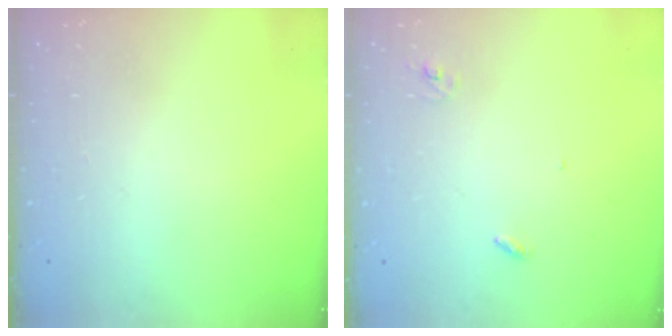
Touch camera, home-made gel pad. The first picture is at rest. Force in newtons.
{"total": 2.8, "press": 2.8, "slide": 0.3}